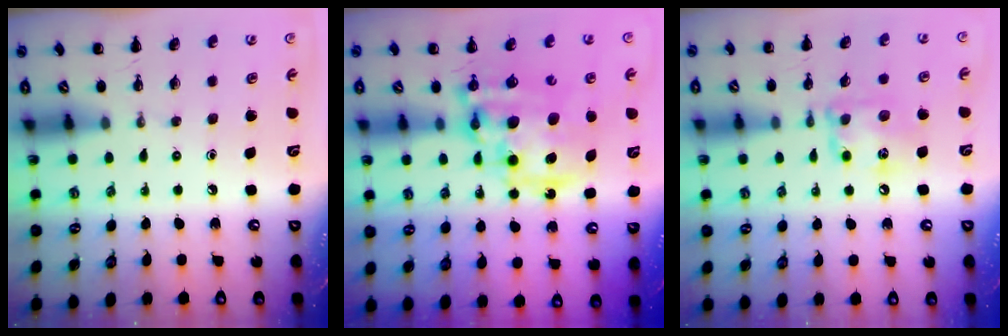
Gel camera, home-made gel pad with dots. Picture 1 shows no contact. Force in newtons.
{"total": 16.5, "press": 16.1, "slide": 3.6}
{"total": 12.4, "press": 12.4, "slide": 1.2}